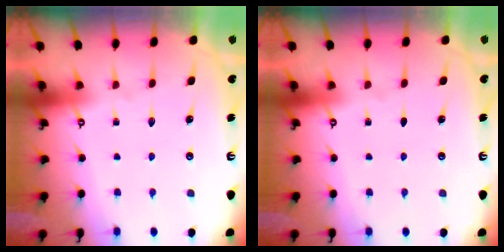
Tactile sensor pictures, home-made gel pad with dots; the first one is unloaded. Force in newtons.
{"total": 0.0}